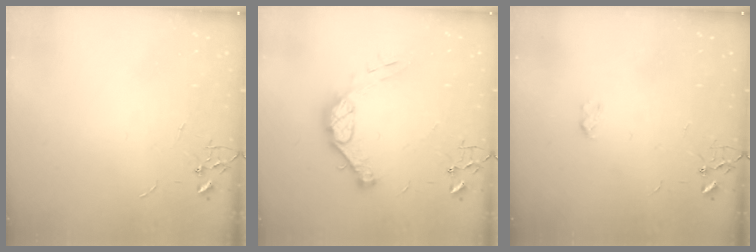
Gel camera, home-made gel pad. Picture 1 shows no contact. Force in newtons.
{"total": 12.5, "press": 12.4, "slide": 0.9}
{"total": 2.6, "press": 2.6, "slide": 0.5}